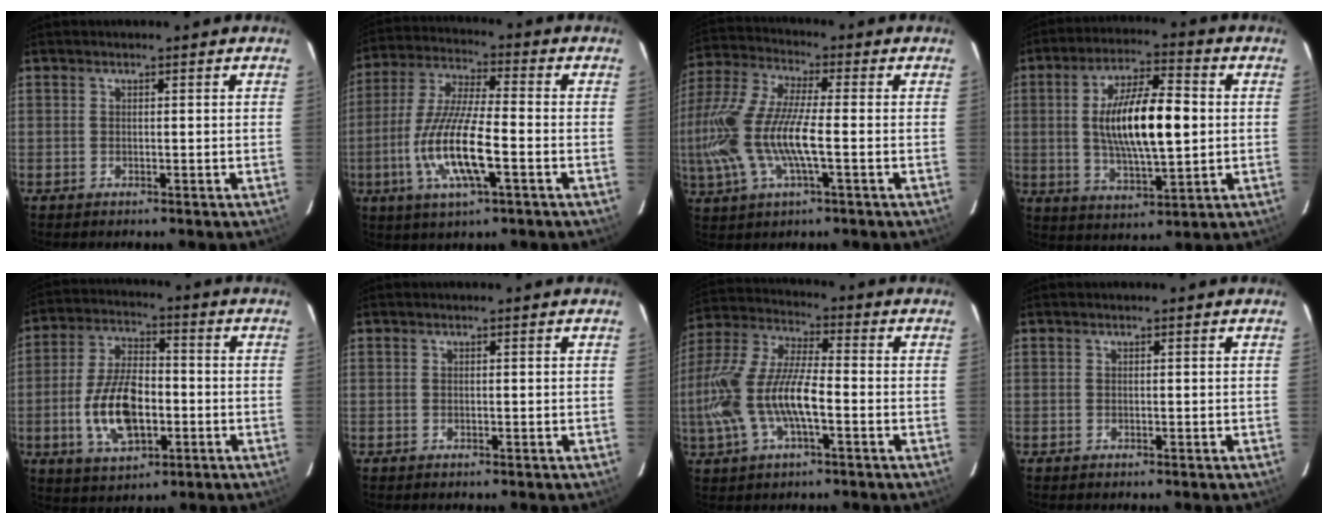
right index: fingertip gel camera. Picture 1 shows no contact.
{"total": 14.6, "force": [-4.5, 3.2, 13.5], "torque": [-0.280, -0.012, -0.085]}
{"total": 18.0, "force": [-2.9, 4.8, 17.1], "torque": [-0.344, -0.012, -0.061]}
{"total": 15.1, "force": [0.8, 5.0, 14.3], "torque": [-0.256, 0.006, 0.017]}
{"total": 13.9, "force": [-3.4, 7.4, 11.2], "torque": [-0.225, 0.006, -0.051]}
{"total": 0.0}
{"total": 16.7, "force": [-4.2, 5.8, 15.1], "torque": [-0.315, -0.003, -0.081]}
{"total": 0.0}